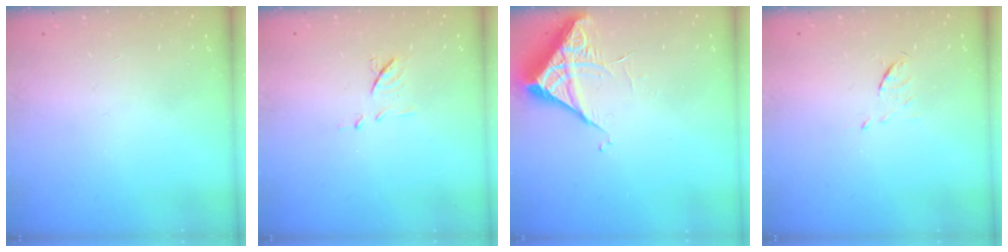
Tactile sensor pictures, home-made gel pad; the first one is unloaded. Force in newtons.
{"total": 7.0, "press": 7.0, "slide": 0.6}
{"total": 5.8, "press": 5.8, "slide": 0.2}
{"total": 5.2, "press": 5.1, "slide": 0.8}